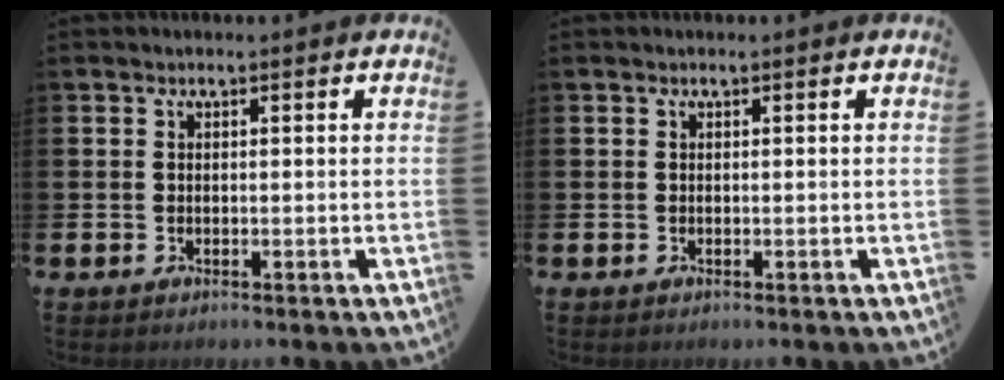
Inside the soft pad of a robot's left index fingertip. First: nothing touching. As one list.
[{"total": 0.0}]